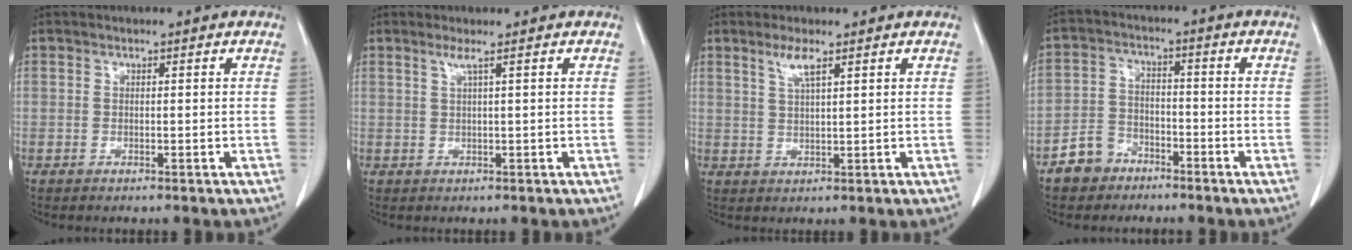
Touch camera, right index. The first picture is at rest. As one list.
[{"total": 1.5, "force": [0.8, -0.5, 1.2], "torque": [-0.032, 0.000, 0.019]}, {"total": 3.1, "force": [1.9, 0.1, 2.5], "torque": [-0.055, 0.000, 0.041]}, {"total": 5.8, "force": [-4.1, 3.9, 1.1], "torque": [-0.024, 0.011, -0.075]}]